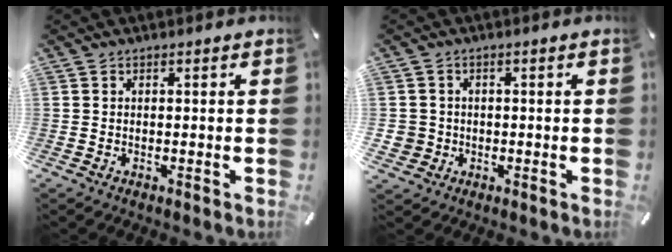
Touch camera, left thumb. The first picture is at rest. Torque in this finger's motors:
{"motor_torque": [0.05, 0.17, 0.05, 0.01, 0.01]}